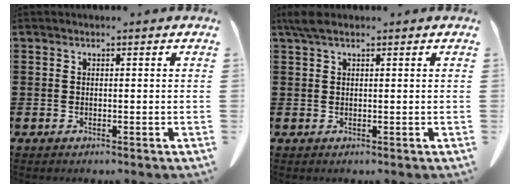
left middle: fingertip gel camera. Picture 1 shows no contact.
{"total": 2.1, "force": [1.3, 0.7, 1.6], "torque": [-0.035, 0.002, 0.024]}